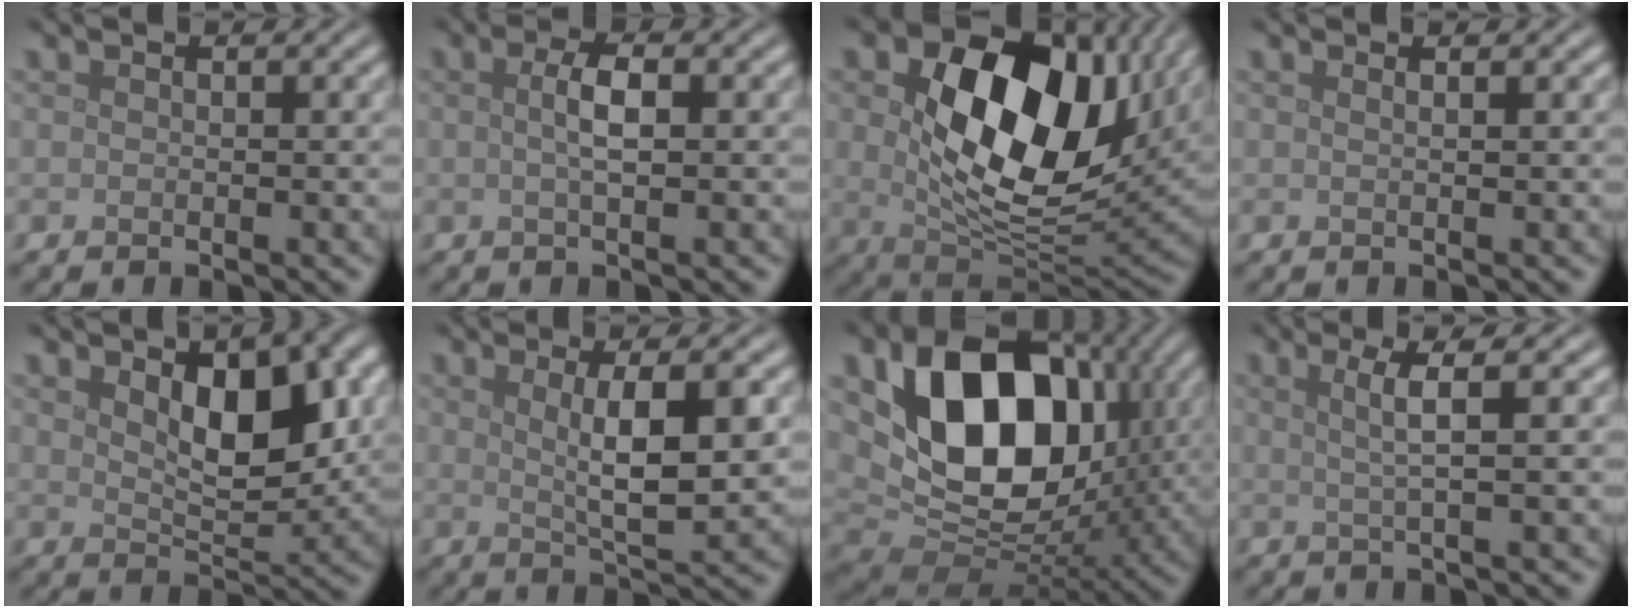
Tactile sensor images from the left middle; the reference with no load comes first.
{"total": 2.2, "force": [0.2, 0.5, 2.2], "torque": [-0.039, 0.008, 0.001]}
{"total": 14.6, "force": [3.6, 8.9, 11.0], "torque": [-0.187, -0.017, 0.075]}
{"total": 1.0, "force": [0.6, 0.4, 0.7], "torque": [-0.002, -0.002, -0.002]}
{"total": 6.6, "force": [1.9, 3.2, 5.4], "torque": [-0.086, -0.005, 0.040]}
{"total": 5.4, "force": [0.9, 1.2, 5.2], "torque": [-0.083, -0.003, 0.019]}
{"total": 14.4, "force": [3.2, 10.2, 9.7], "torque": [-0.157, -0.010, 0.057]}
{"total": 3.0, "force": [0.8, 0.4, 2.8], "torque": [-0.051, 0.002, 0.013]}